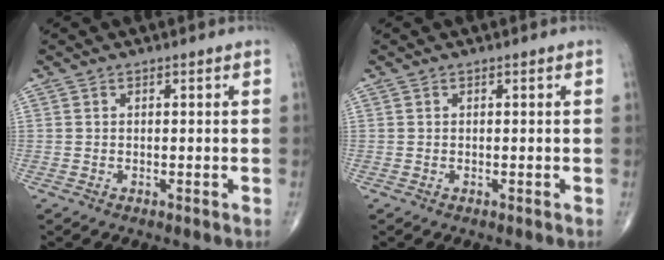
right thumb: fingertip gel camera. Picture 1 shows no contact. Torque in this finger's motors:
{"motor_torque": [0.05, -0.05, 0.17, 0.10, 0.07]}